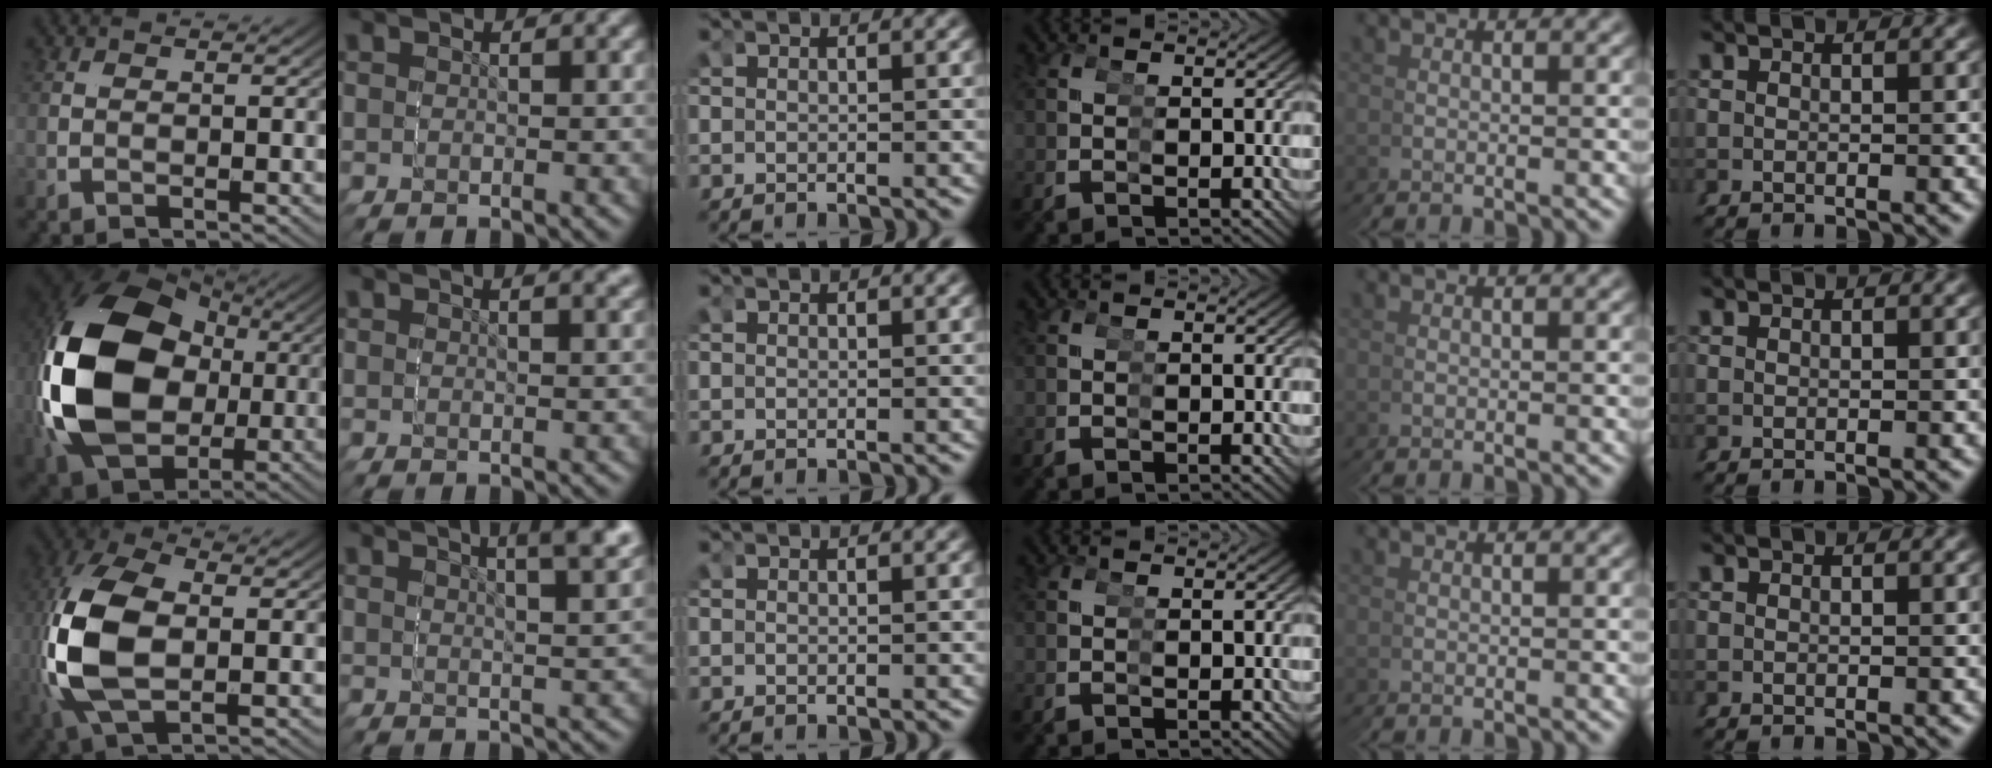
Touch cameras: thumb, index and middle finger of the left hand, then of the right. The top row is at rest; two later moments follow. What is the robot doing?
{"motion": "grasp_and_lifting", "object": "markers"}